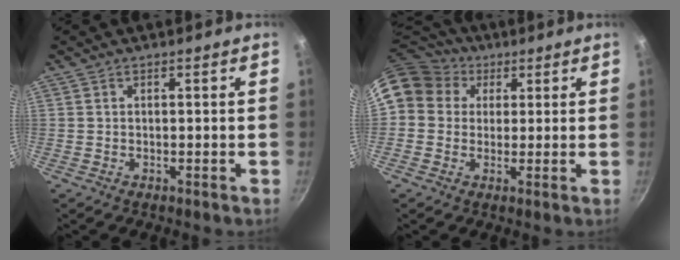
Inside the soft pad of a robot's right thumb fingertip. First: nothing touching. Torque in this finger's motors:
{"motor_torque": [0.31, 1.49, 0.21, -0.13, 0.10]}